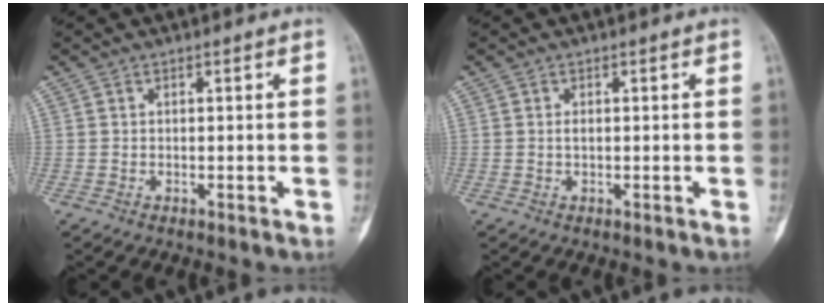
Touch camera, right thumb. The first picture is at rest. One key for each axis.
{"total": 0.8, "fx": 0.0, "fy": 0.4, "fz": 0.6, "tx": -0.015, "ty": 0.000, "tz": 0.000}